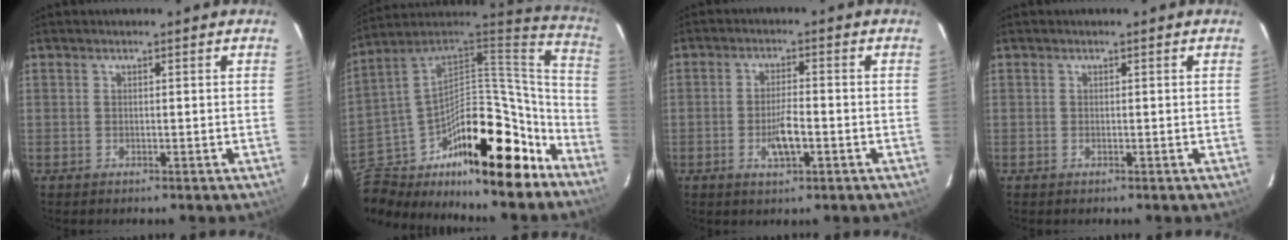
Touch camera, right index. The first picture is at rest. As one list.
[{"total": 29.5, "force": [-17.0, 15.3, 18.6], "torque": [-0.335, 0.045, -0.256]}, {"total": 5.0, "force": [-1.9, 1.4, 4.5], "torque": [-0.086, -0.003, -0.029]}, {"total": 0.0}]